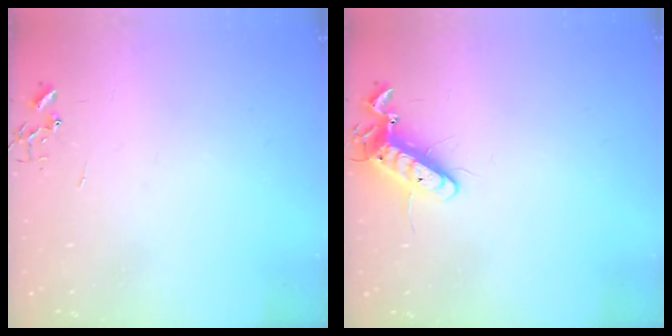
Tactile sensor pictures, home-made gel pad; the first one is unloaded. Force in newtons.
{"total": 11.6, "press": 11.5, "slide": 1.5}